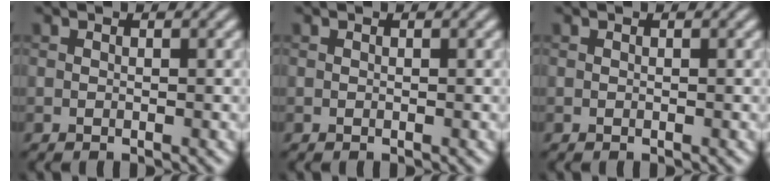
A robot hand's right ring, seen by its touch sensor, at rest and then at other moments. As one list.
[{"total": 0.0}, {"total": 0.0}]